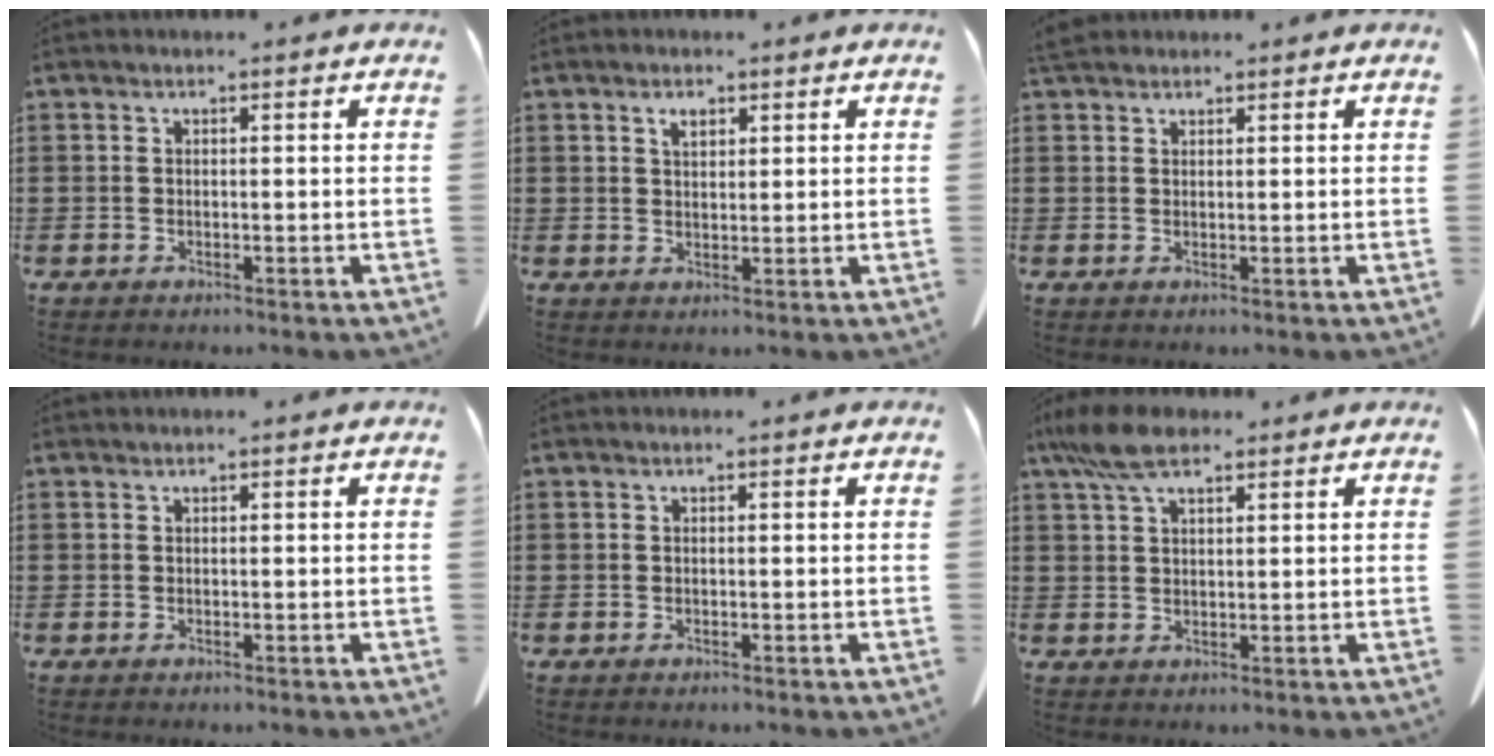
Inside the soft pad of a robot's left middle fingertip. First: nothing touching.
{"total": 2.2, "force": [1.3, 1.0, 1.4], "torque": [-0.024, -0.001, 0.022]}
{"total": 2.2, "force": [1.9, 0.8, 0.8], "torque": [-0.023, 0.004, 0.038]}
{"total": 0.0}
{"total": 0.0}
{"total": 6.6, "force": [4.3, 2.3, 4.4], "torque": [-0.103, -0.003, 0.079]}